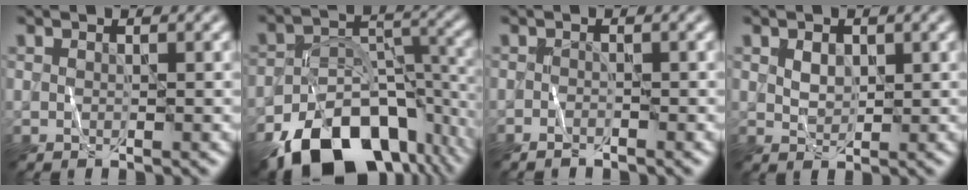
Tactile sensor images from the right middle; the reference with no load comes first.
{"total": 15.8, "force": [-10.3, 8.3, 8.6], "torque": [-0.170, -0.020, -0.155]}
{"total": 0.8, "force": [-0.8, 0.0, 0.1], "torque": [-0.004, -0.001, -0.014]}
{"total": 1.3, "force": [0.5, 0.9, 0.7], "torque": [-0.014, -0.001, 0.012]}